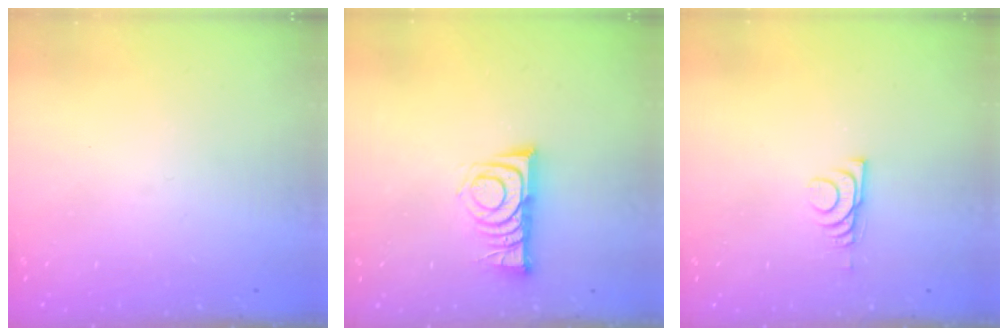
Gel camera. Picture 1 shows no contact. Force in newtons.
{"total": 8.2, "press": 8.2, "slide": 0.9}
{"total": 6.6, "press": 6.6, "slide": 0.9}